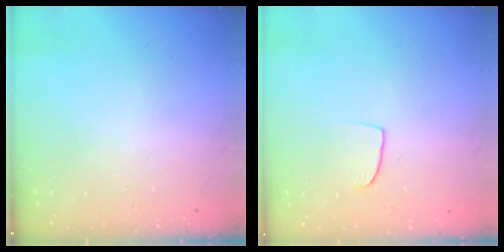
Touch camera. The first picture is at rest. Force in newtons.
{"total": 6.4, "press": 6.4, "slide": 0.5}